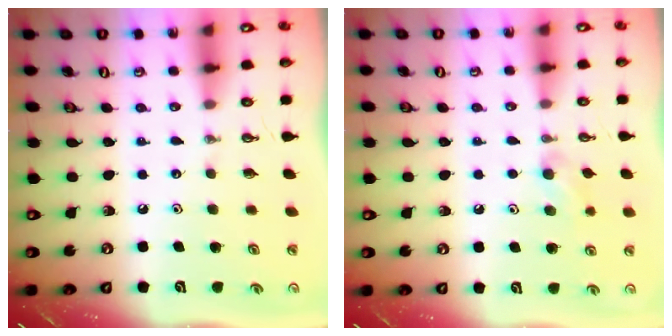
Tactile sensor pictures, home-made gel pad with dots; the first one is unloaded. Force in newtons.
{"total": 6.1, "press": 6.0, "slide": 1.4}